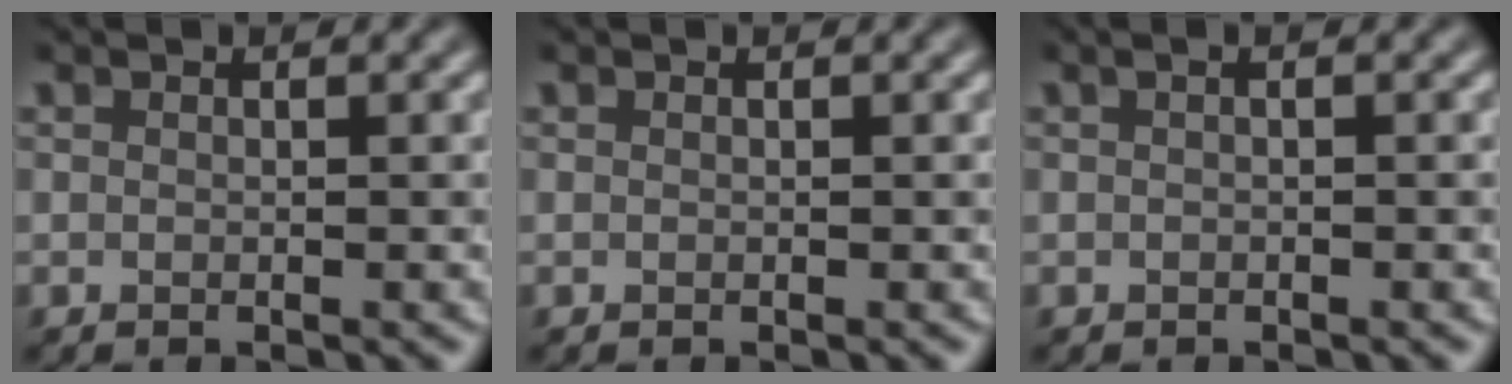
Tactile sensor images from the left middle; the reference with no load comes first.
{"total": 0.0}
{"total": 0.8, "force": [0.2, 0.2, 0.8], "torque": [-0.014, -0.002, -0.004]}